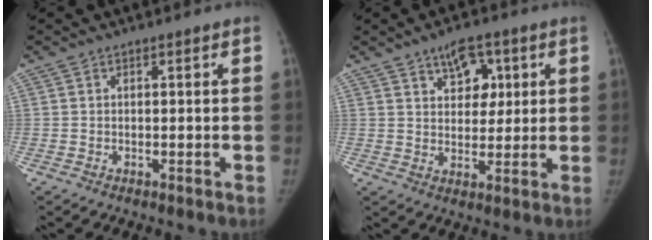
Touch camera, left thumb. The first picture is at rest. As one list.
[{"total": 7.2, "force": [3.4, 4.4, 4.5], "torque": [-0.038, -0.016, 0.053]}]